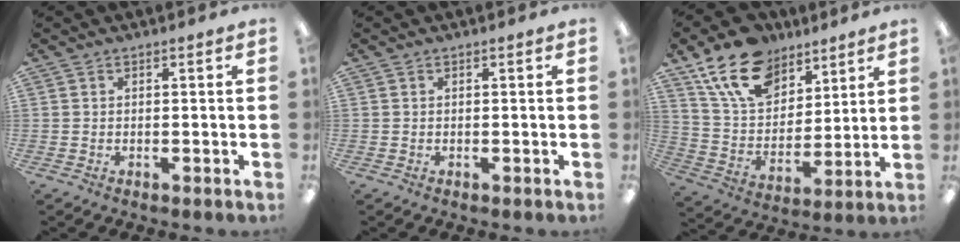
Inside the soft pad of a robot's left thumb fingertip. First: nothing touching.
{"total": 0.0}
{"total": 17.8, "force": [11.8, 10.6, 8.0], "torque": [-0.150, -0.052, 0.221]}